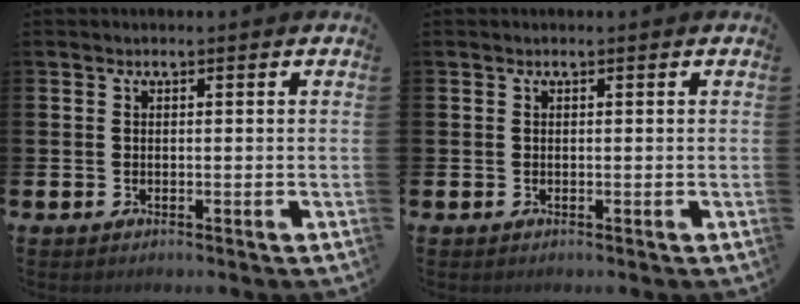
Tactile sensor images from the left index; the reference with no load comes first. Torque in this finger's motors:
{"motor_torque": [0.18, 0.10, 0.02, -0.01]}